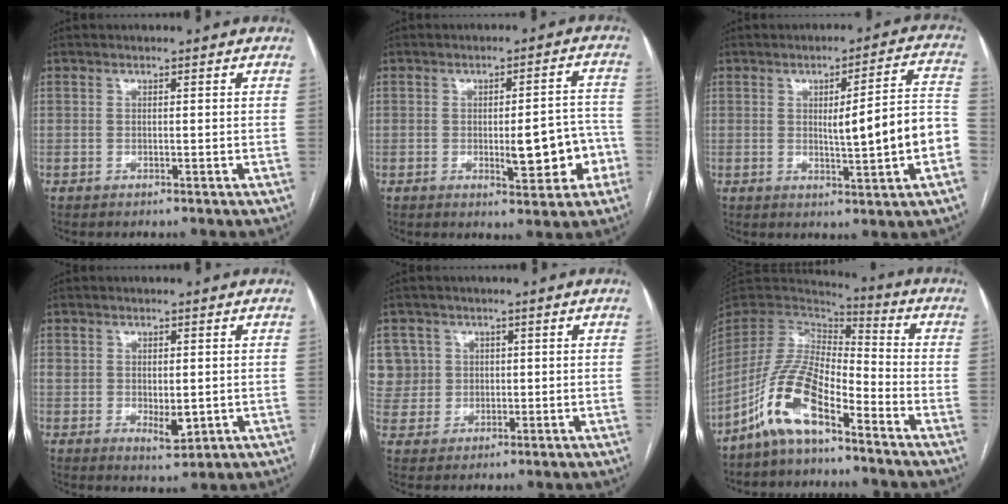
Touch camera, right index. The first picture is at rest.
{"total": 8.6, "force": [-2.3, 2.7, 7.9], "torque": [-0.094, 0.018, -0.022]}
{"total": 11.0, "force": [-1.5, 0.4, 10.9], "torque": [-0.142, 0.018, -0.016]}
{"total": 5.0, "force": [-0.1, 2.7, 4.2], "torque": [-0.068, -0.004, 0.012]}
{"total": 8.0, "force": [2.6, 7.5, 0.4], "torque": [-0.011, 0.028, 0.069]}
{"total": 11.7, "force": [-7.3, 3.5, 8.5], "torque": [-0.185, 0.006, -0.144]}